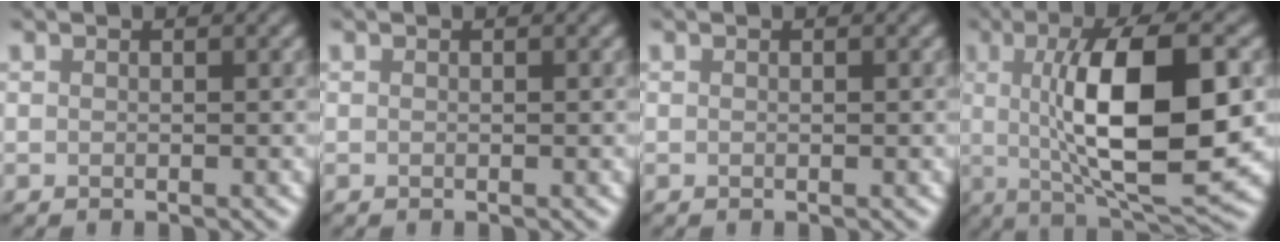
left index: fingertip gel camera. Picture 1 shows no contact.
{"total": 0.0}
{"total": 0.0}
{"total": 11.6, "force": [0.6, 3.6, 11.1], "torque": [-0.165, 0.002, 0.010]}